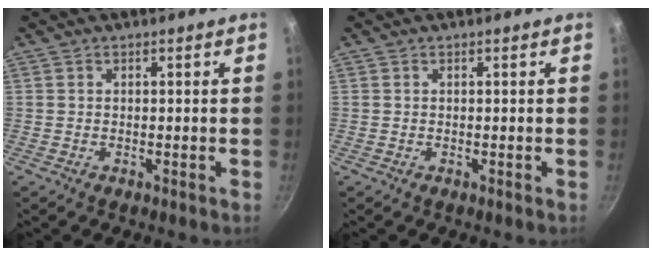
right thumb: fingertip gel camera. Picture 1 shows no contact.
{"total": 0.0}